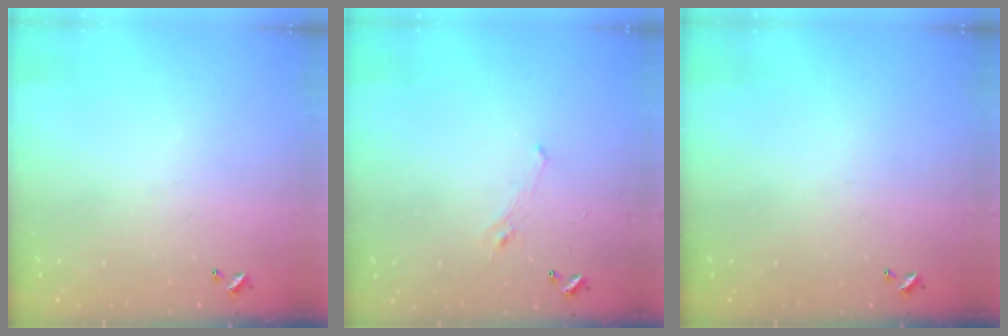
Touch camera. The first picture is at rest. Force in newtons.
{"total": 1.2, "press": 0.8, "slide": 0.9}
{"total": 0.0}